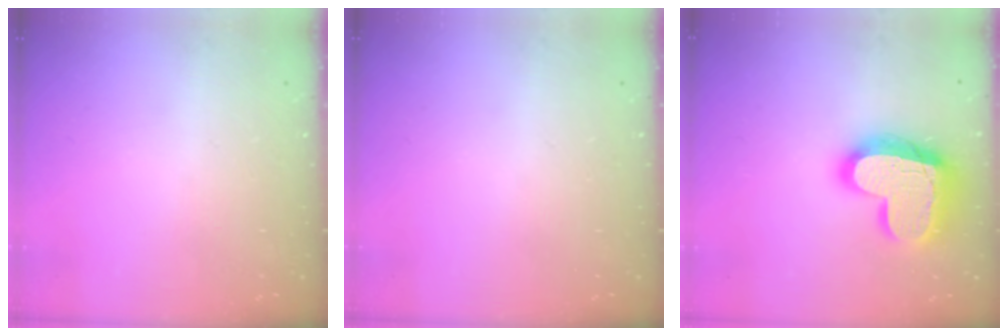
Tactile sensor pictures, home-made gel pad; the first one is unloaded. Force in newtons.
{"total": 0.0}
{"total": 20.2, "press": 20.1, "slide": 1.7}